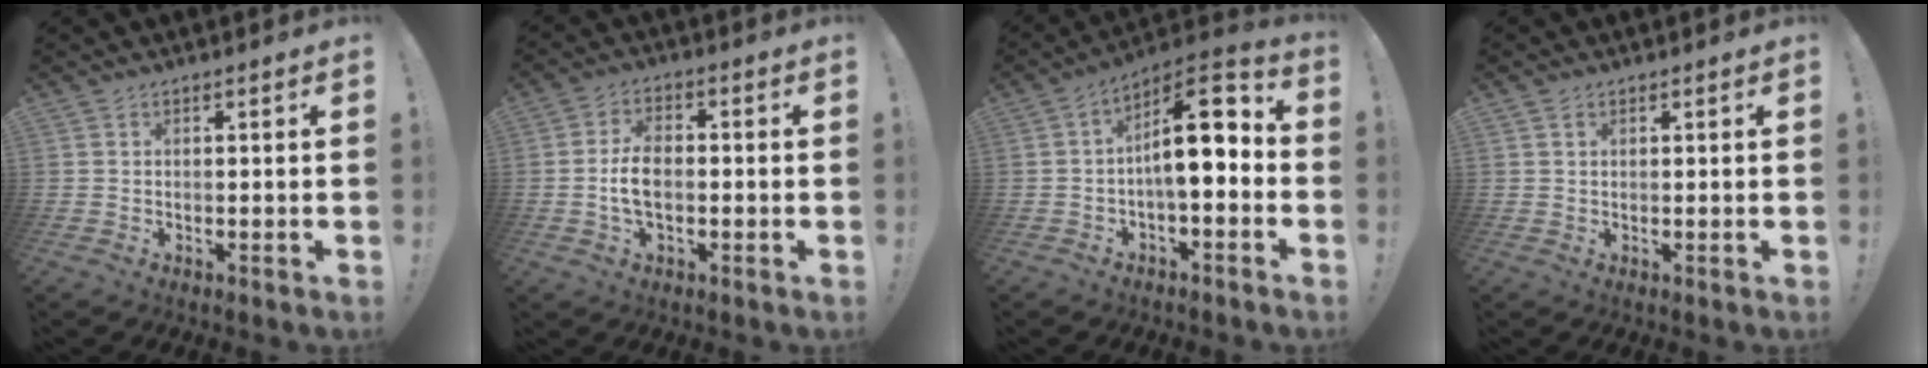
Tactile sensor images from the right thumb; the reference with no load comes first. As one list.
[{"total": 7.2, "force": [-0.7, 4.4, 5.7], "torque": [-0.101, 0.004, -0.014]}, {"total": 14.3, "force": [0.7, 5.8, 13.0], "torque": [-0.192, 0.000, 0.012]}, {"total": 0.8, "force": [0.5, 0.6, 0.3], "torque": [-0.005, 0.000, 0.010]}]